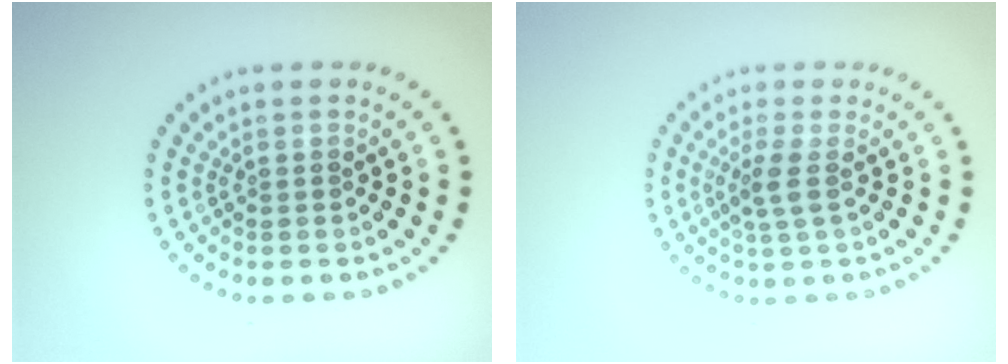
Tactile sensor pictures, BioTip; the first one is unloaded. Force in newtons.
{"total": 2.0, "press": 1.5, "slide": 1.3}